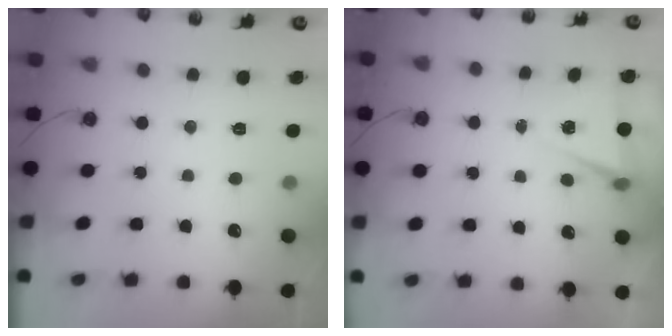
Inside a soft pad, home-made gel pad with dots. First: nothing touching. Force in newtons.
{"total": 4.8, "press": 1.8, "slide": 4.5}